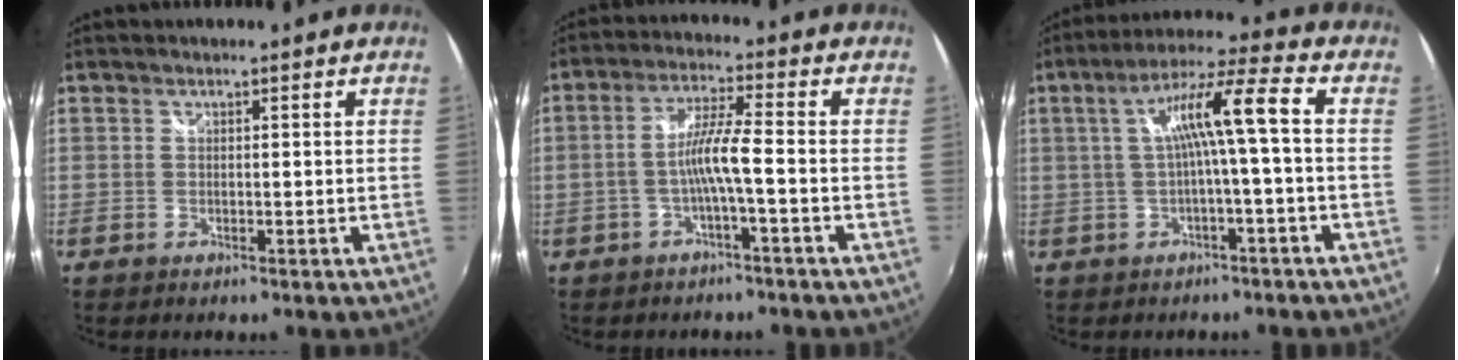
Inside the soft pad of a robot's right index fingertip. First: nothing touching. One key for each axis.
{"total": 5.6, "fx": -2.0, "fy": -0.4, "fz": 5.2, "tx": -0.110, "ty": 0.007, "tz": -0.034}
{"total": 8.7, "fx": -0.5, "fy": -0.2, "fz": 8.7, "tx": -0.166, "ty": 0.021, "tz": 0.001}